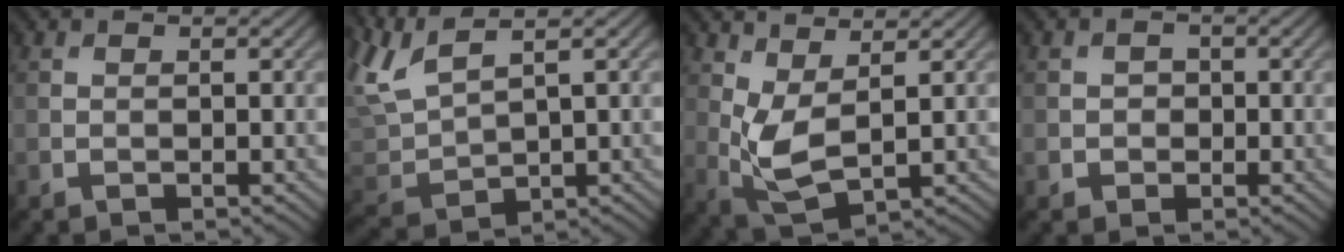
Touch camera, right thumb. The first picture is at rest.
{"total": 5.9, "force": [3.4, 1.8, 4.5], "torque": [-0.127, 0.012, 0.070]}
{"total": 5.4, "force": [1.4, 2.4, 4.7], "torque": [-0.119, -0.005, 0.030]}
{"total": 1.7, "force": [-0.4, 1.6, 0.4], "torque": [-0.004, -0.004, -0.009]}